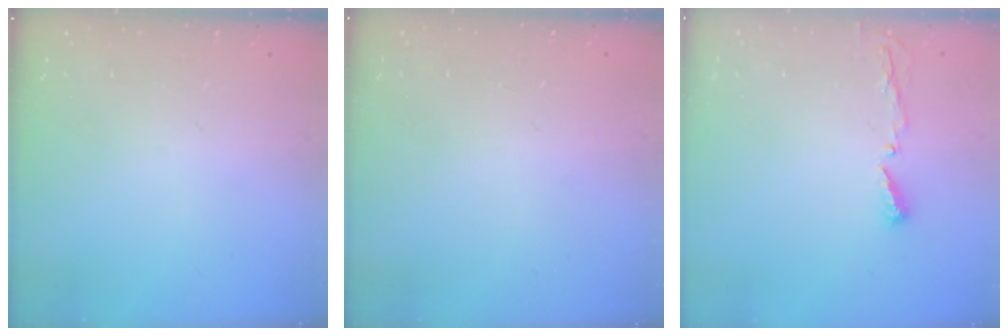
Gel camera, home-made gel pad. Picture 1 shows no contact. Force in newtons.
{"total": 0.9, "press": 0.9, "slide": 0.0}
{"total": 3.4, "press": 3.4, "slide": 0.4}